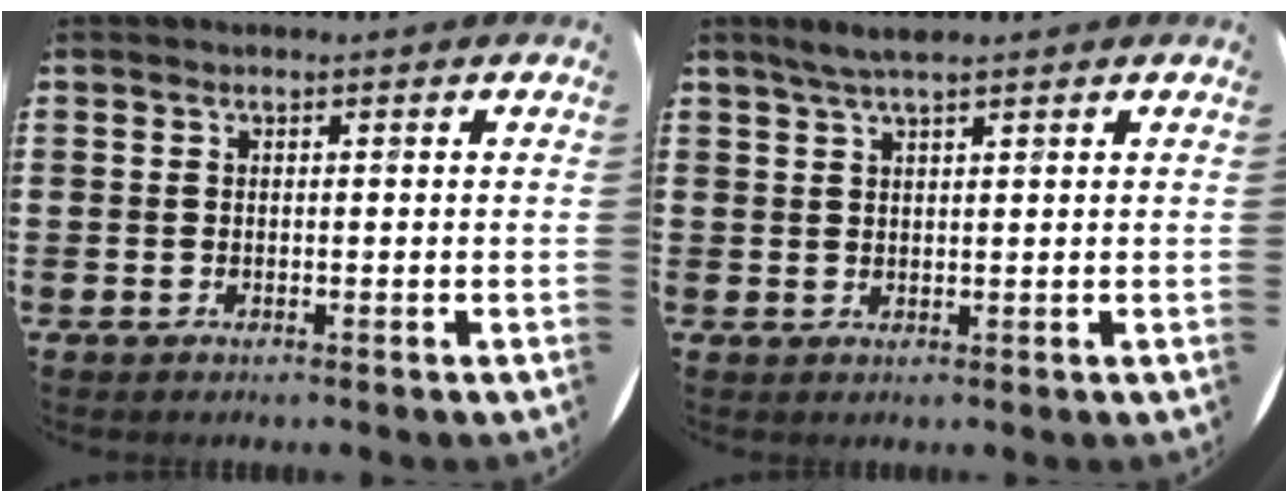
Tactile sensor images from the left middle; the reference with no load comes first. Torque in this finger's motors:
{"motor_torque": [0.46, -0.39, 0.07, 0.02]}